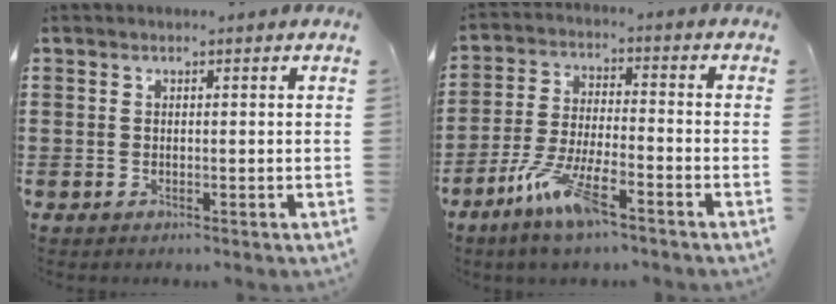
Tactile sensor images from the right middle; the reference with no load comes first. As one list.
[{"total": 9.4, "force": [-6.0, 2.0, 6.9], "torque": [-0.152, -0.004, -0.116]}]